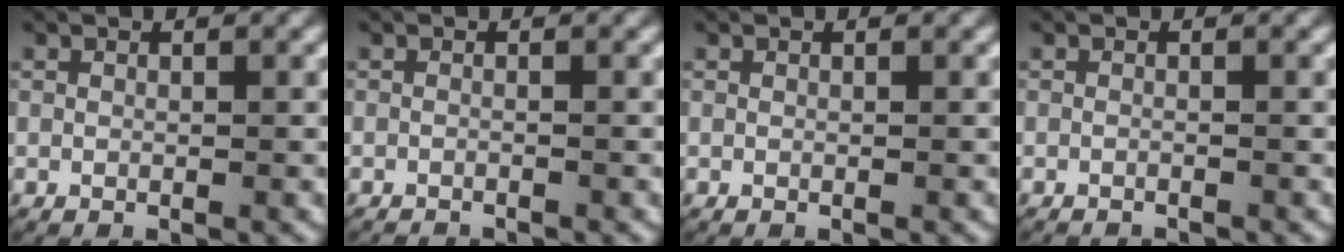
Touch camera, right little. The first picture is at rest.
{"total": 0.7, "force": [-0.7, -0.1, -0.1], "torque": [-0.004, -0.008, -0.010]}
{"total": 0.0}
{"total": 0.7, "force": [-0.6, -0.1, -0.1], "torque": [-0.005, -0.008, -0.007]}